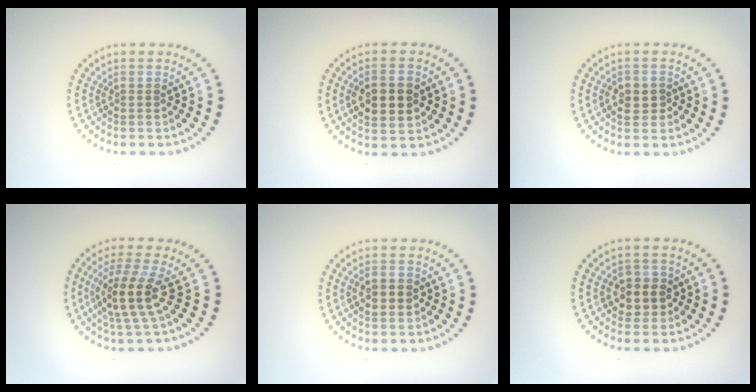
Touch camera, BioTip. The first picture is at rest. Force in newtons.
{"total": 4.6, "press": 4.6, "slide": 0.3}
{"total": 2.1, "press": 2.1, "slide": 0.4}
{"total": 4.3, "press": 3.7, "slide": 2.1}
{"total": 2.5, "press": 2.4, "slide": 0.2}
{"total": 2.9, "press": 2.8, "slide": 0.7}